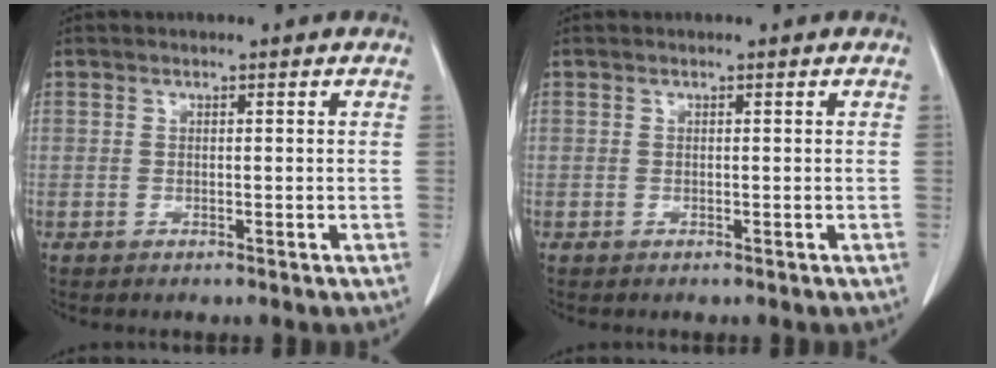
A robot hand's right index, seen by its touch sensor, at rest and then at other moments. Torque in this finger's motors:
{"motor_torque": [0.00, 0.00, 0.00, 0.00]}